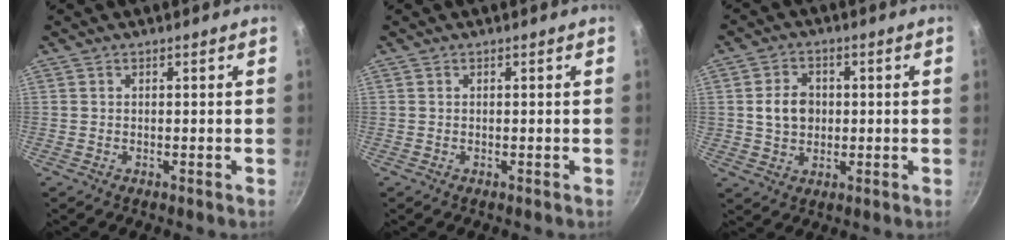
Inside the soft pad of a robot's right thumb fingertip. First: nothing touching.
{"total": 0.0}
{"total": 6.5, "force": [0.5, 5.3, 3.7], "torque": [-0.043, 0.009, 0.008]}